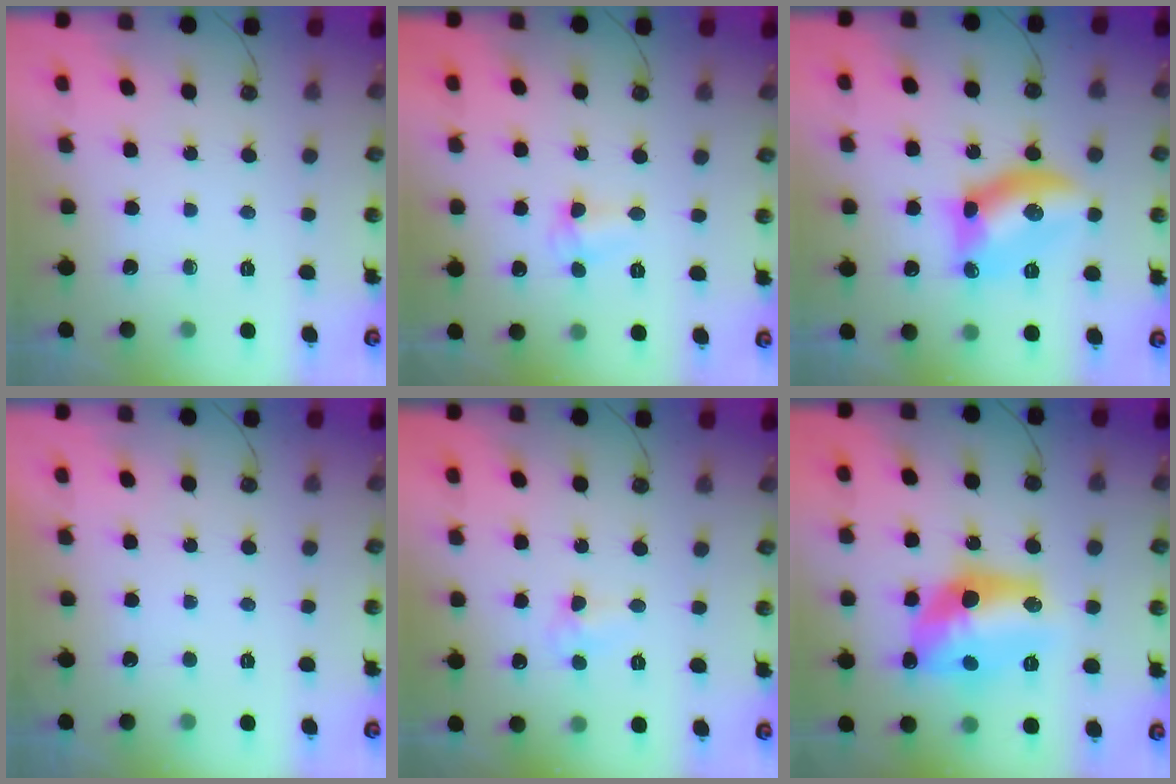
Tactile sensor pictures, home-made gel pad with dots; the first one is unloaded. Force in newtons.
{"total": 2.9, "press": 2.9, "slide": 0.3}
{"total": 13.0, "press": 13.0, "slide": 0.5}
{"total": 0.0}
{"total": 5.2, "press": 5.1, "slide": 0.6}
{"total": 18.9, "press": 18.4, "slide": 4.2}